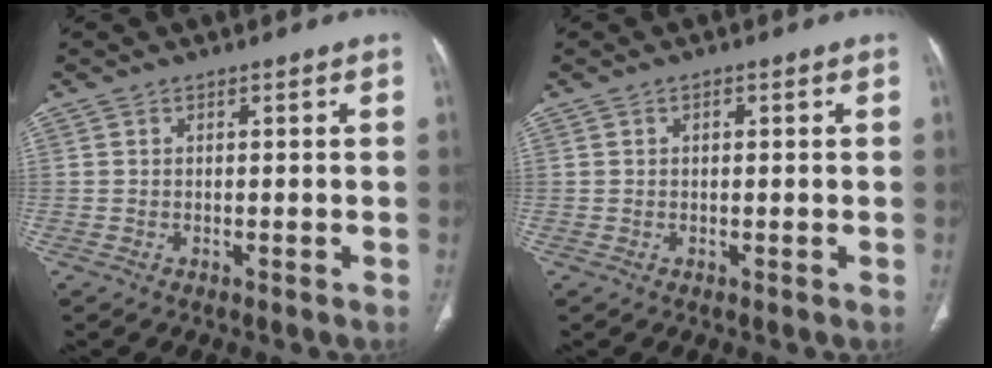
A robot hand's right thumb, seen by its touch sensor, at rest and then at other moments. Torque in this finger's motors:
{"motor_torque": [-0.11, -0.30, -0.25, 0.01, -0.01]}